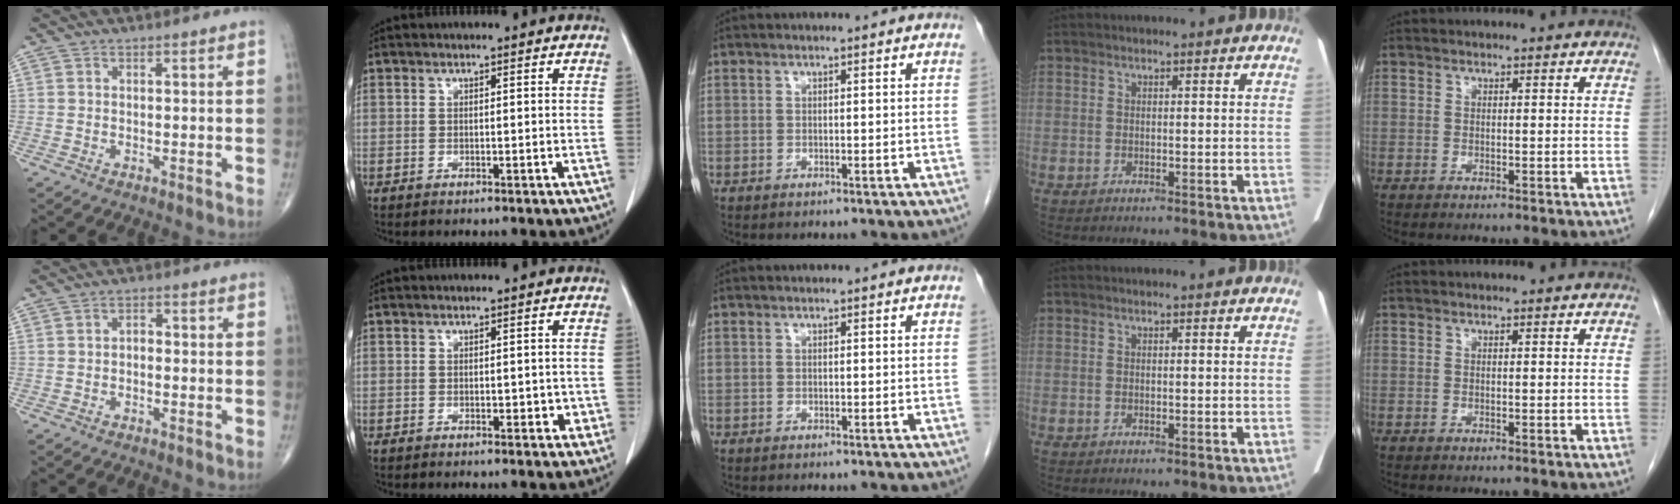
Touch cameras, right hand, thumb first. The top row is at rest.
{"thumb": {"total": 1.7, "force": [-0.4, 1.1, 1.2], "torque": [-0.006, 0.008, -0.013]}, "index": {"total": 2.0, "force": [-0.2, 1.4, 1.5], "torque": [-0.011, 0.004, 0.002]}}